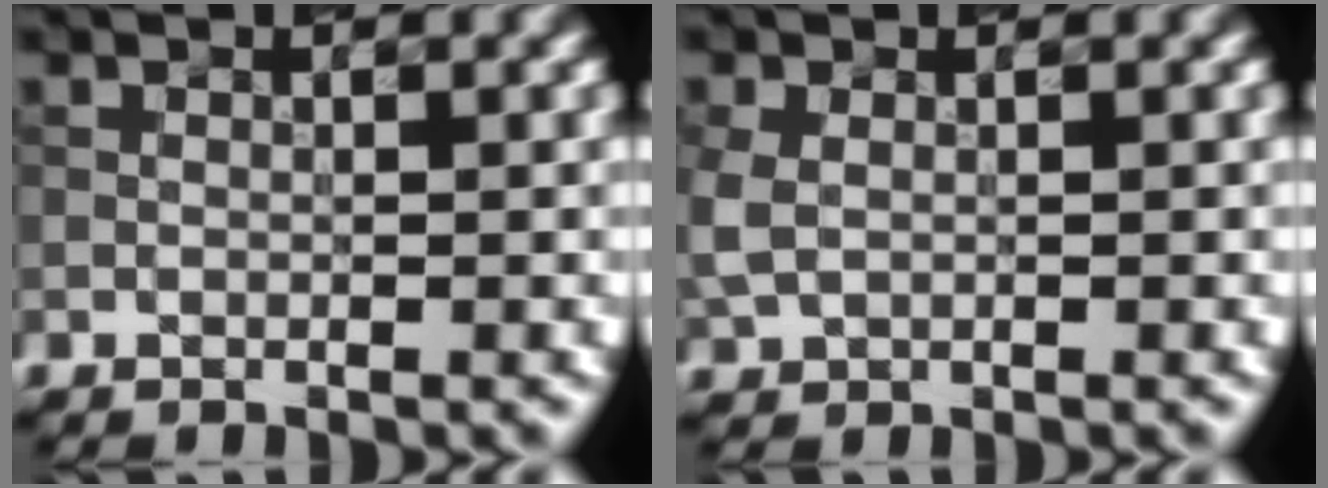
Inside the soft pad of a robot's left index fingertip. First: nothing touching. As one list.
[{"total": 2.2, "force": [0.1, 1.7, 1.4], "torque": [-0.043, -0.002, 0.004]}]